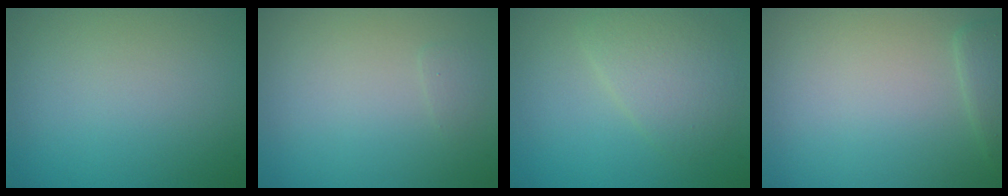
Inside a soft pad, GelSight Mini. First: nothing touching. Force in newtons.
{"total": 0.5, "press": 0.5, "slide": 0.0}
{"total": 3.2, "press": 3.2, "slide": 0.0}
{"total": 1.2, "press": 1.2, "slide": 0.1}